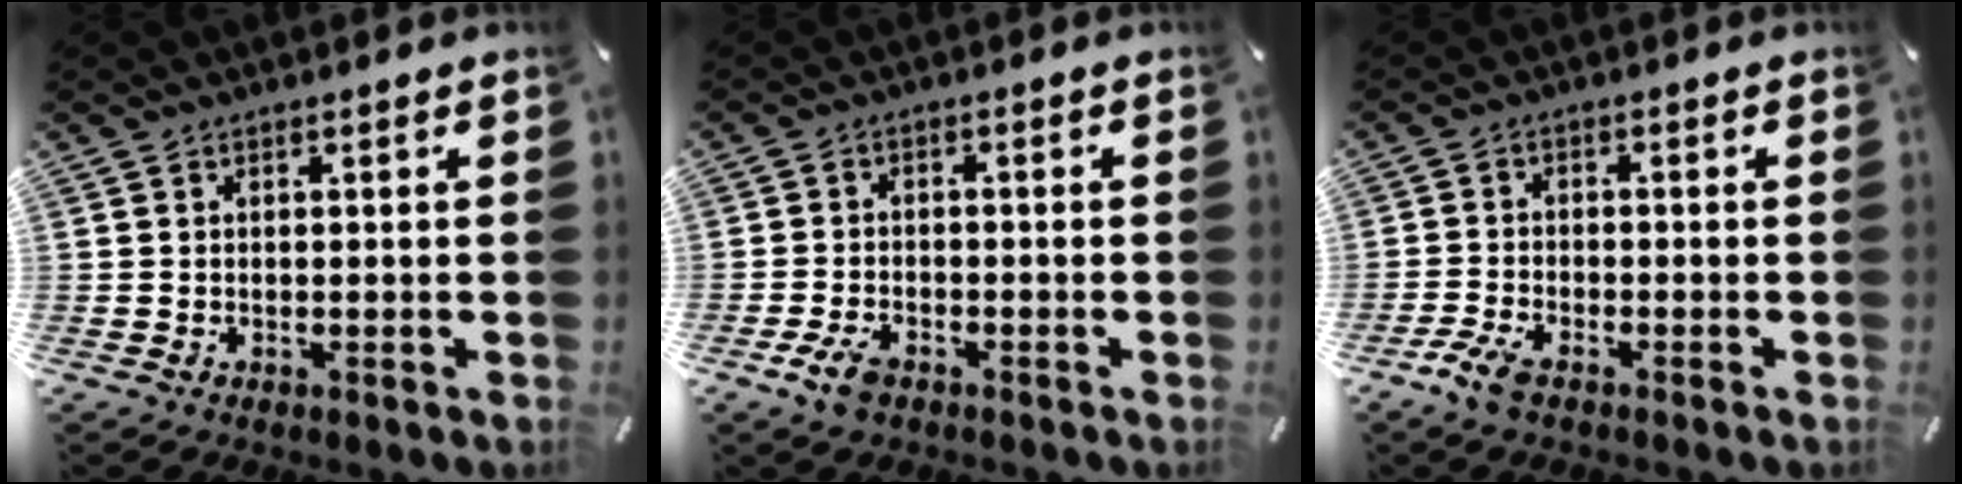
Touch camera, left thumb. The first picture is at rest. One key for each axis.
{"total": 4.2, "fx": -2.7, "fy": 2.2, "fz": 2.5, "tx": -0.065, "ty": 0.006, "tz": -0.054}
{"total": 3.9, "fx": -2.8, "fy": 1.2, "fz": 2.3, "tx": -0.063, "ty": 0.005, "tz": -0.059}